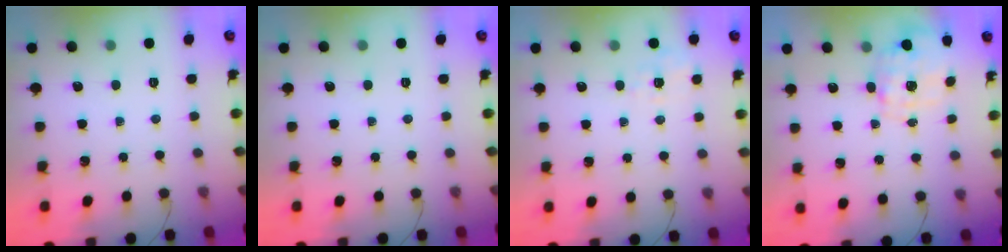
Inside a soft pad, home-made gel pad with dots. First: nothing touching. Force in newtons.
{"total": 0.0}
{"total": 1.6, "press": 0.2, "slide": 1.6}
{"total": 2.8, "press": 2.7, "slide": 0.9}